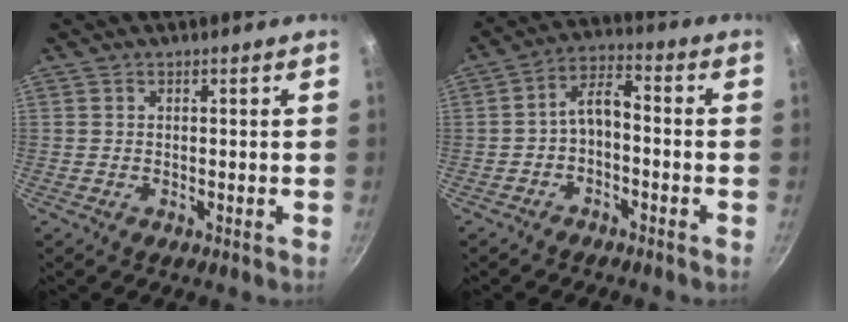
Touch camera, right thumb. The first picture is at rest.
{"total": 5.8, "force": [-2.1, 3.0, 4.5], "torque": [-0.077, 0.044, -0.040]}